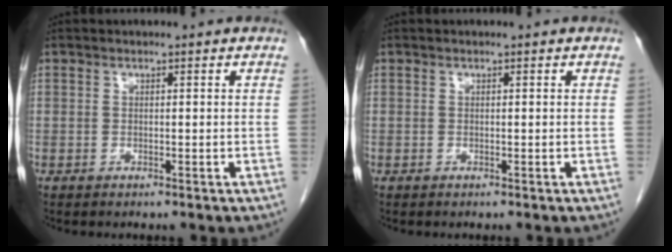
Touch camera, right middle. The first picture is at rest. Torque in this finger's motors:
{"motor_torque": [-0.07, -0.06, 0.00, 0.00]}